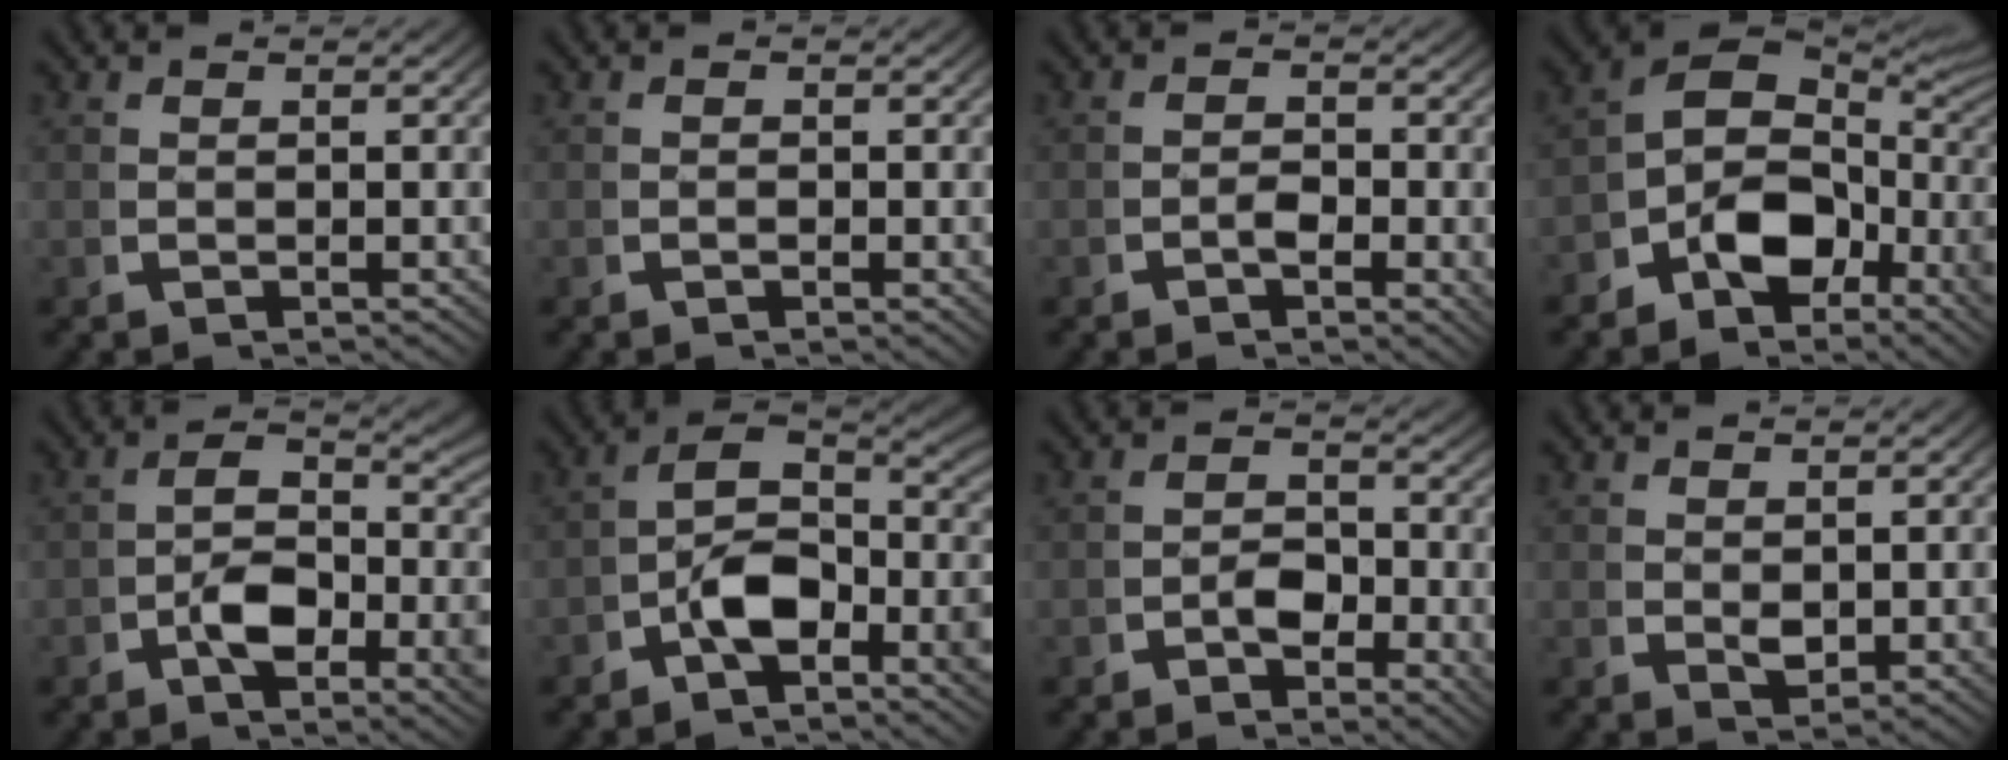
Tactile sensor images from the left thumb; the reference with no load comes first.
{"total": 0.7, "force": [-0.3, 0.4, 0.4], "torque": [-0.007, 0.000, -0.007]}
{"total": 1.9, "force": [-0.7, 1.2, 1.3], "torque": [-0.023, -0.006, -0.016]}
{"total": 8.8, "force": [-0.3, 5.8, 6.7], "torque": [-0.113, -0.012, -0.009]}
{"total": 5.2, "force": [-0.8, 3.0, 4.2], "torque": [-0.073, -0.015, -0.018]}
{"total": 7.0, "force": [-1.1, 4.5, 5.2], "torque": [-0.097, -0.020, -0.021]}
{"total": 2.8, "force": [-0.8, 2.1, 1.7], "torque": [-0.024, -0.013, -0.014]}
{"total": 1.6, "force": [0.5, 0.9, 1.1], "torque": [-0.016, -0.006, 0.015]}